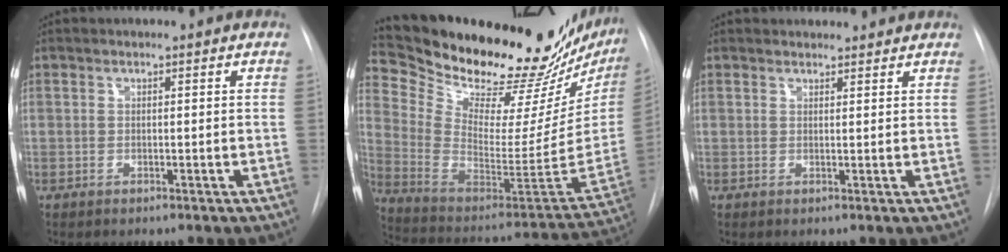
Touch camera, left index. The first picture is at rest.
{"total": 33.4, "force": [28.5, 6.2, 16.3], "torque": [-0.275, -0.105, 0.397]}
{"total": 4.1, "force": [3.9, 1.1, 0.4], "torque": [-0.006, 0.019, 0.047]}